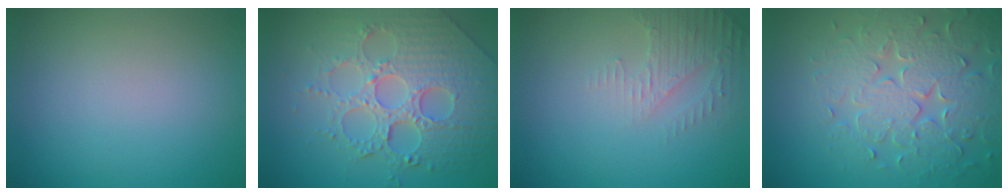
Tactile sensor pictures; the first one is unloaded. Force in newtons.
{"total": 8.2, "press": 6.0, "slide": 5.5}
{"total": 2.6, "press": 2.5, "slide": 0.7}
{"total": 7.1, "press": 5.8, "slide": 4.2}